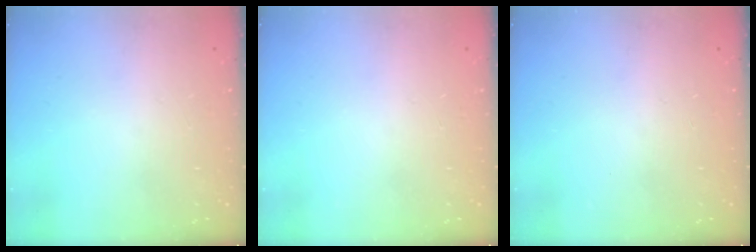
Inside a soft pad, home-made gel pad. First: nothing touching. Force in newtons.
{"total": 0.0}
{"total": 0.0}